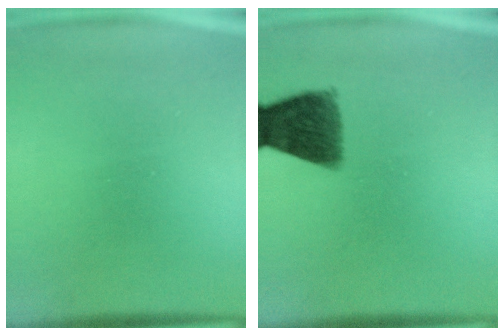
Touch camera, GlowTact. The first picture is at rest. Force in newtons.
{"total": 9.6}